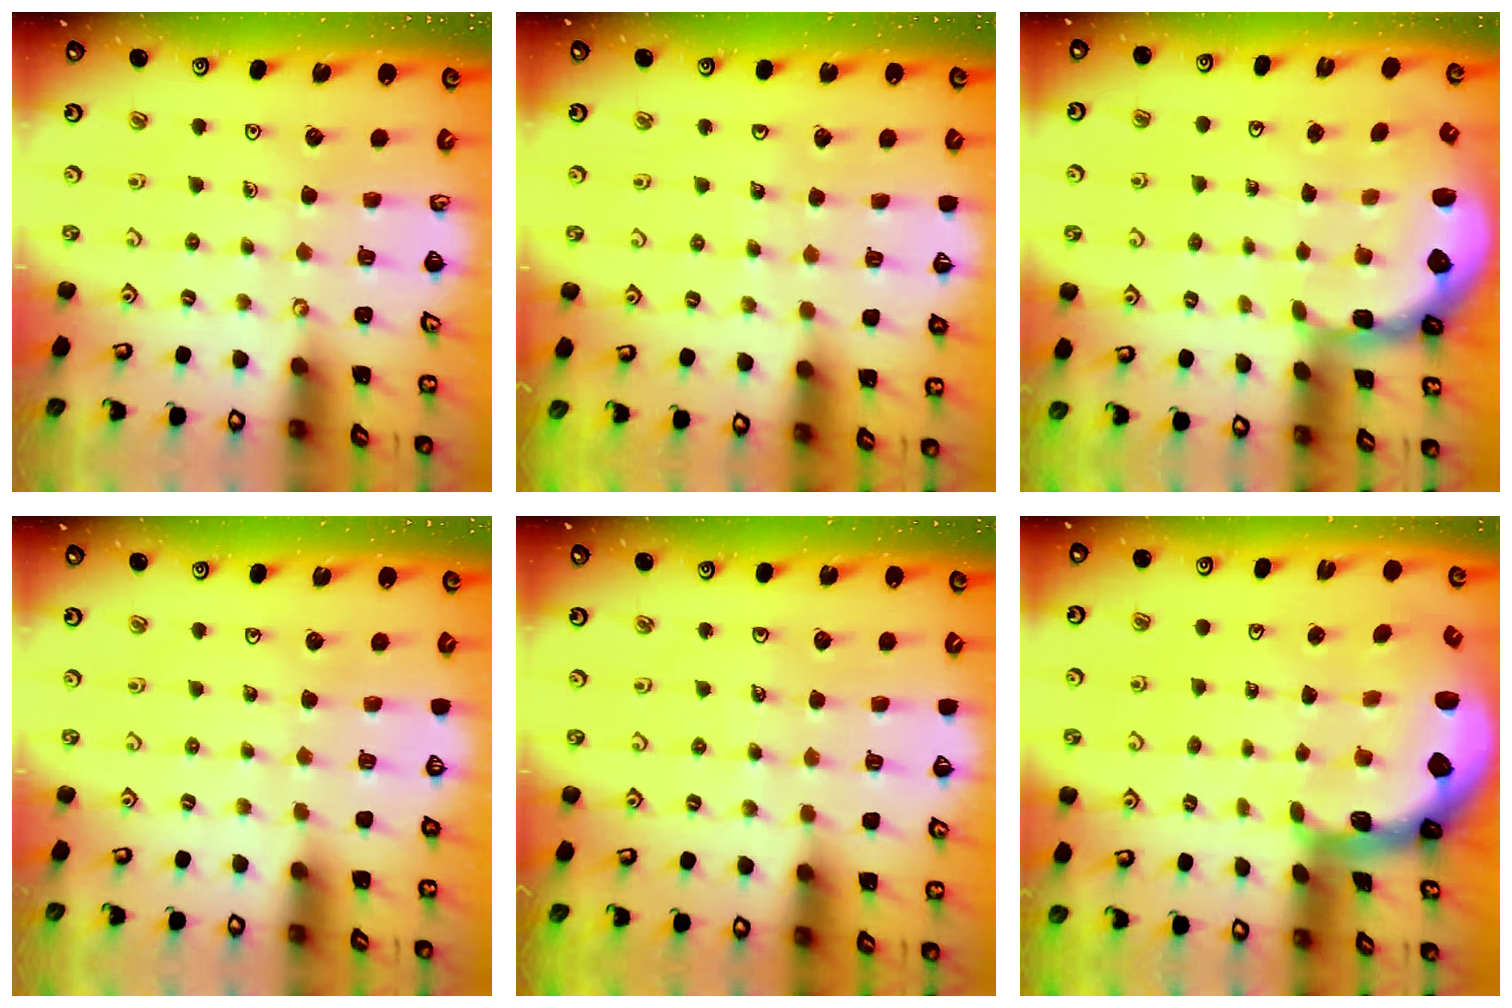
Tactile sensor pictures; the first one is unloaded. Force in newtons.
{"total": 2.9, "press": 2.9, "slide": 0.4}
{"total": 2.4, "press": 1.7, "slide": 1.7}
{"total": 0.0}
{"total": 2.6, "press": 2.6, "slide": 0.3}
{"total": 2.7, "press": 1.7, "slide": 2.1}